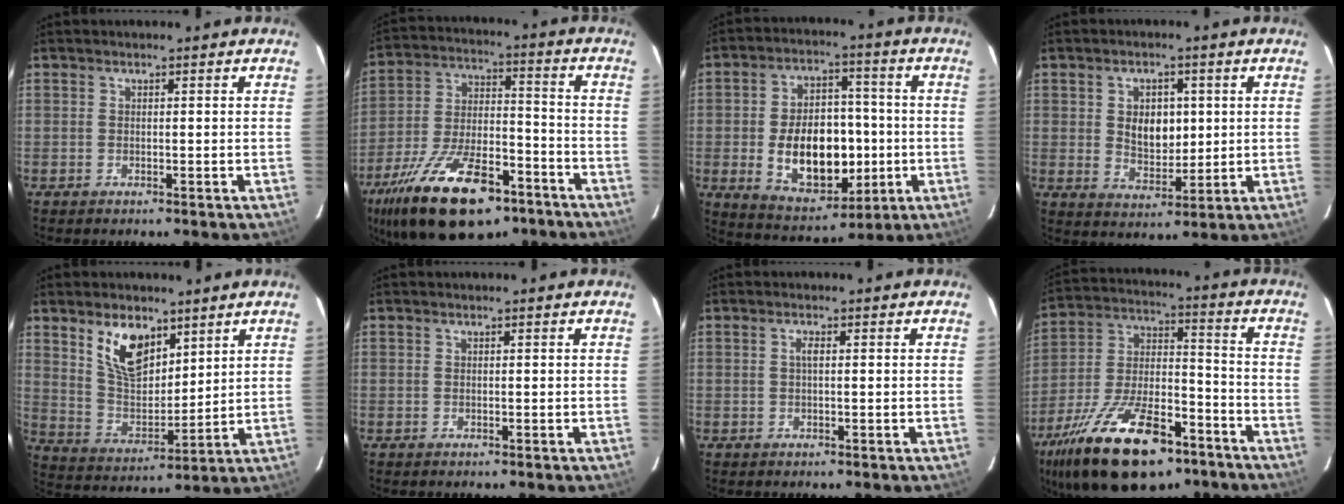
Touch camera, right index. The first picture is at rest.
{"total": 24.0, "force": [-15.1, 10.4, 15.5], "torque": [-0.299, -0.021, -0.240]}
{"total": 16.2, "force": [-2.6, 10.2, 12.3], "torque": [-0.234, 0.012, -0.015]}
{"total": 7.4, "force": [1.2, 5.1, 5.2], "torque": [-0.085, 0.004, 0.031]}
{"total": 11.4, "force": [6.7, 6.0, 7.1], "torque": [-0.130, 0.006, 0.137]}
{"total": 0.0}
{"total": 1.1, "force": [0.1, 0.3, 1.1], "torque": [-0.021, 0.004, -0.001]}
{"total": 25.3, "force": [-15.8, 11.0, 16.5], "torque": [-0.319, -0.016, -0.254]}